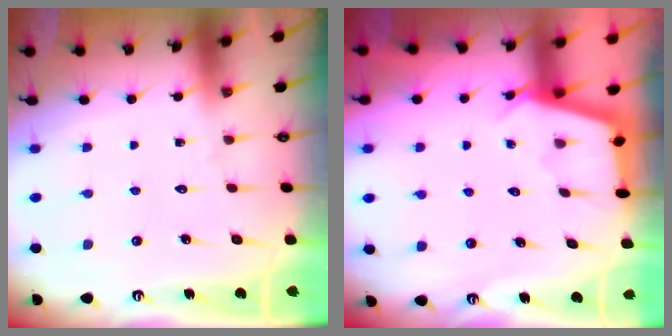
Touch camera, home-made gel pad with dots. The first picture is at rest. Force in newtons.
{"total": 2.8, "press": 2.8, "slide": 0.6}